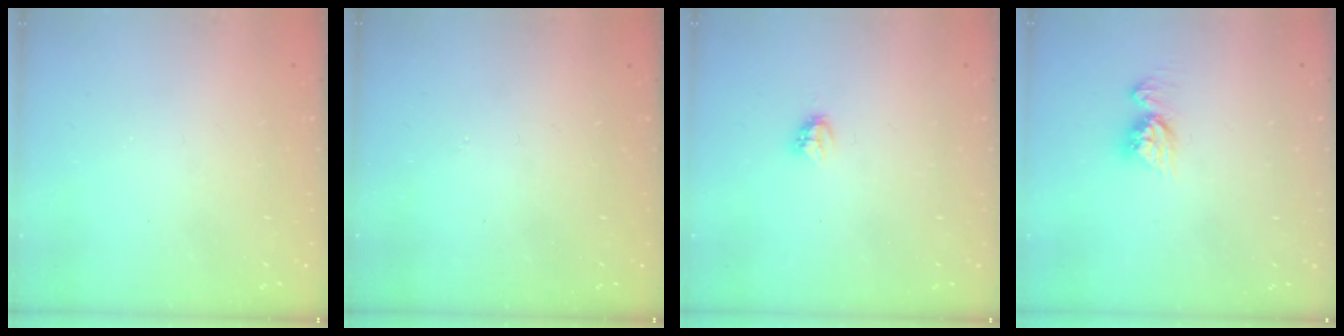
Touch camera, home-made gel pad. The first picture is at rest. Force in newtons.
{"total": 3.0, "press": 3.0, "slide": 0.4}
{"total": 2.8, "press": 2.7, "slide": 0.4}
{"total": 8.4, "press": 8.4, "slide": 0.6}